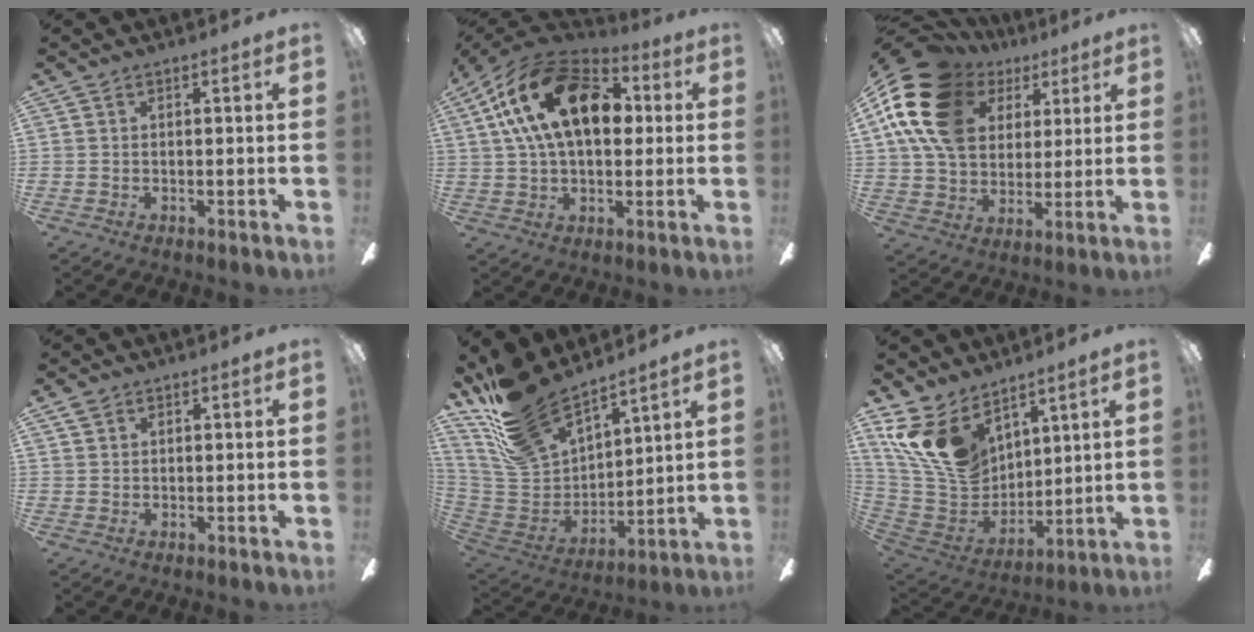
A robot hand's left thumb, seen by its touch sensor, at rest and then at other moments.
{"total": 22.2, "force": [6.6, 13.0, 16.8], "torque": [-0.318, 0.007, 0.105]}
{"total": 21.0, "force": [8.4, 14.9, 12.1], "torque": [-0.250, -0.027, 0.153]}
{"total": 1.9, "force": [1.3, 1.2, 0.6], "torque": [-0.014, 0.000, 0.026]}
{"total": 20.1, "force": [16.1, 8.3, 8.8], "torque": [-0.214, -0.108, 0.299]}
{"total": 16.7, "force": [9.2, 10.7, 8.8], "torque": [-0.211, -0.046, 0.180]}